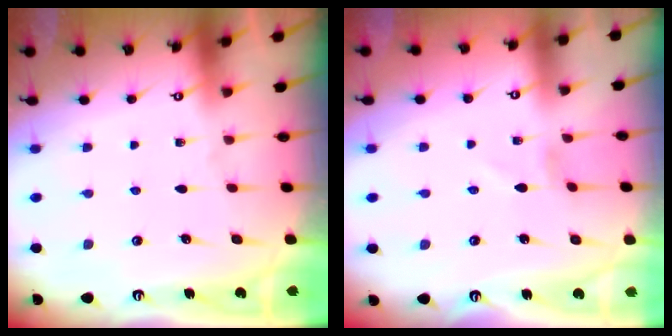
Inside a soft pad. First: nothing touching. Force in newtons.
{"total": 0.7, "press": 0.7, "slide": 0.2}